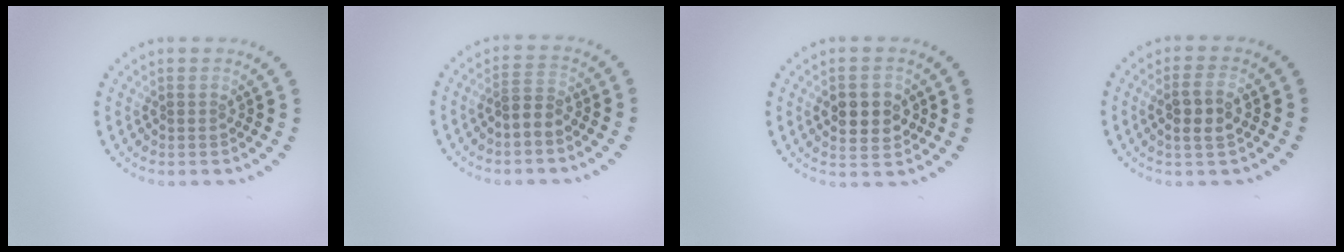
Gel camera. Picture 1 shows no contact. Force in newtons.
{"total": 1.9, "press": 1.6, "slide": 0.9}
{"total": 4.4, "press": 4.4, "slide": 0.1}
{"total": 2.7, "press": 2.6, "slide": 0.7}